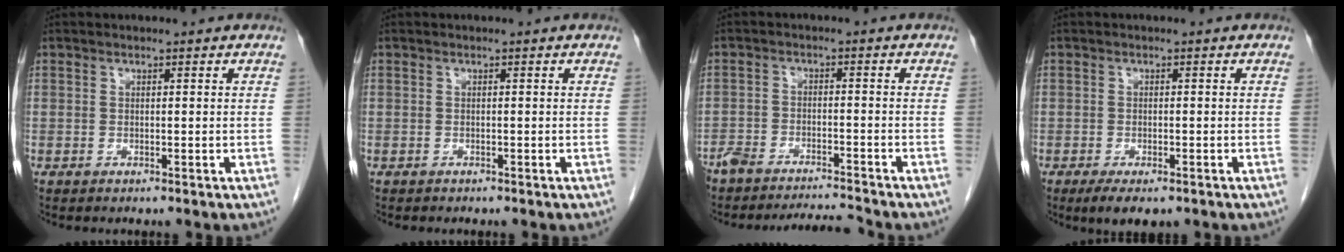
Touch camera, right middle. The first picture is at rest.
{"total": 0.5, "force": [-0.5, 0.3, 0.1], "torque": [-0.006, 0.000, -0.006]}
{"total": 7.1, "force": [-6.9, 0.1, 1.5], "torque": [-0.027, 0.006, -0.117]}
{"total": 4.7, "force": [-3.2, 1.7, 3.0], "torque": [-0.046, -0.007, -0.047]}